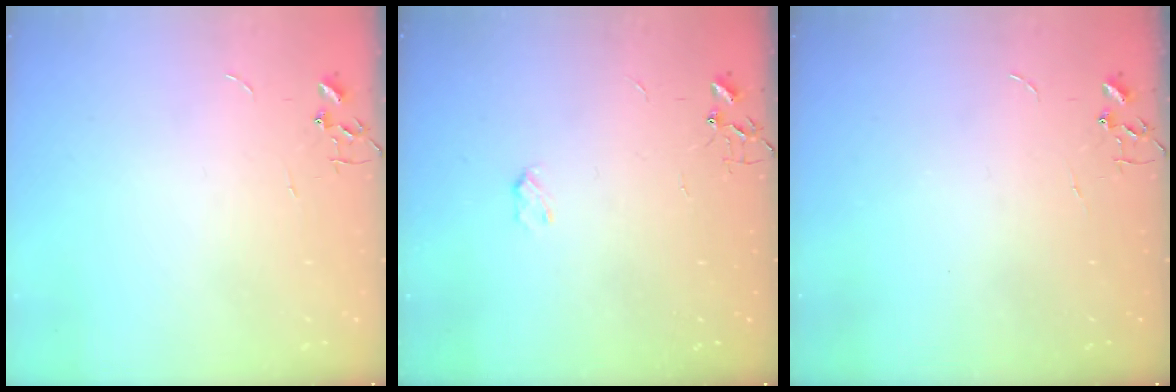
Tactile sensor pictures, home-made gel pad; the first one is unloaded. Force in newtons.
{"total": 2.8, "press": 2.8, "slide": 0.5}
{"total": 0.0}